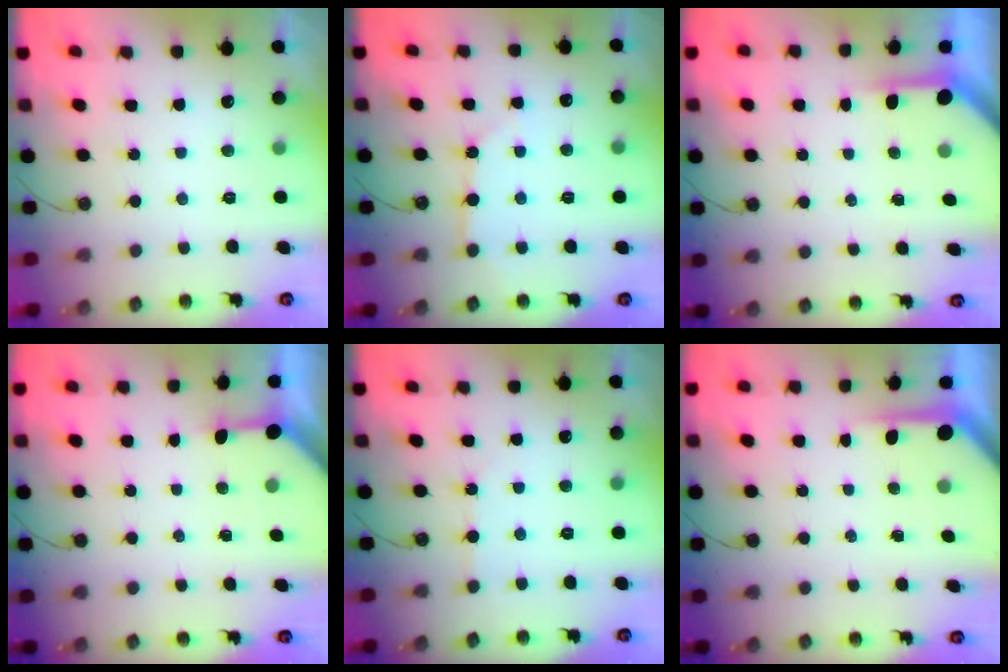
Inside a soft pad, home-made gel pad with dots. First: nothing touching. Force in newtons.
{"total": 3.4, "press": 3.4, "slide": 0.2}
{"total": 3.5, "press": 3.5, "slide": 0.3}
{"total": 3.2, "press": 3.2, "slide": 0.3}
{"total": 1.4, "press": 1.3, "slide": 0.3}
{"total": 3.8, "press": 3.8, "slide": 0.4}